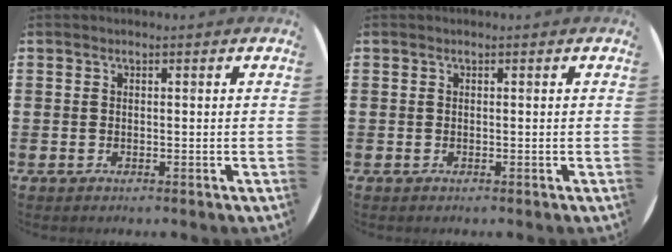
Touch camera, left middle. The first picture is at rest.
{"total": 0.0}